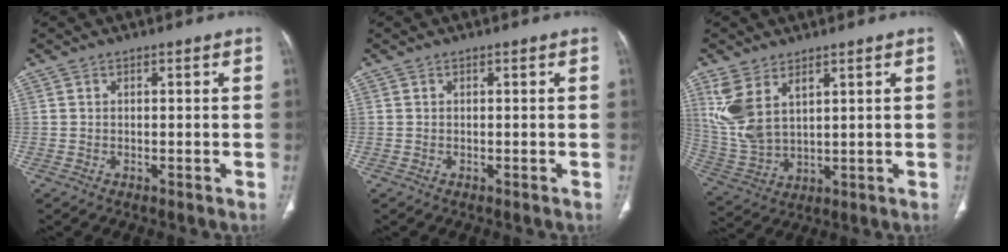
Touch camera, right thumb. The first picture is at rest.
{"total": 0.0}
{"total": 10.4, "force": [4.9, 5.6, 7.3], "torque": [-0.159, -0.013, 0.116]}